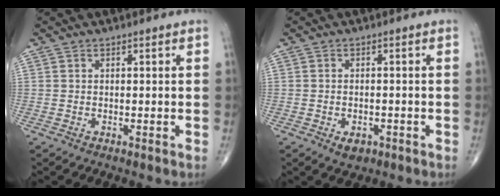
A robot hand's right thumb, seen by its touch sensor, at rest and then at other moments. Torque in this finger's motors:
{"motor_torque": [-0.21, 0.15, 0.16, 0.16, 0.07]}